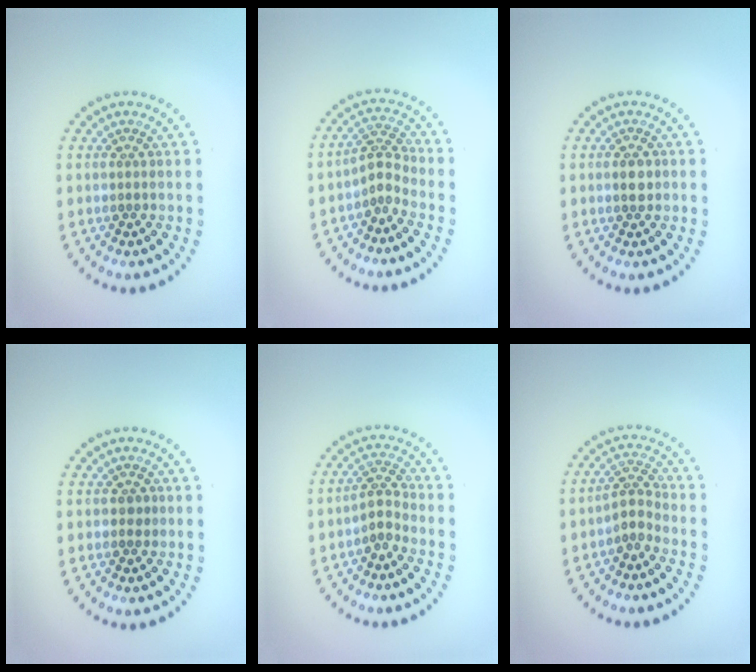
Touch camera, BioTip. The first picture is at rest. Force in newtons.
{"total": 2.2, "press": 1.4, "slide": 1.7}
{"total": 1.6, "press": 1.6, "slide": 0.2}
{"total": 0.9, "press": 0.8, "slide": 0.3}
{"total": 1.9, "press": 1.5, "slide": 1.2}
{"total": 2.2, "press": 1.7, "slide": 1.3}